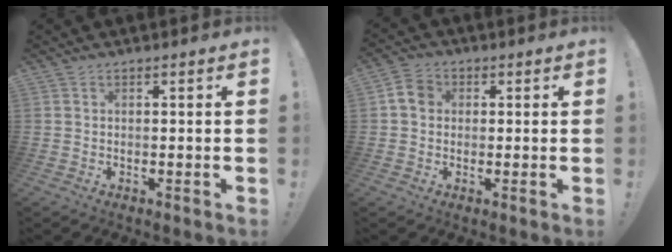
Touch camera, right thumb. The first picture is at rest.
{"total": 5.7, "force": [0.6, 4.8, 3.1], "torque": [-0.048, 0.014, 0.015]}